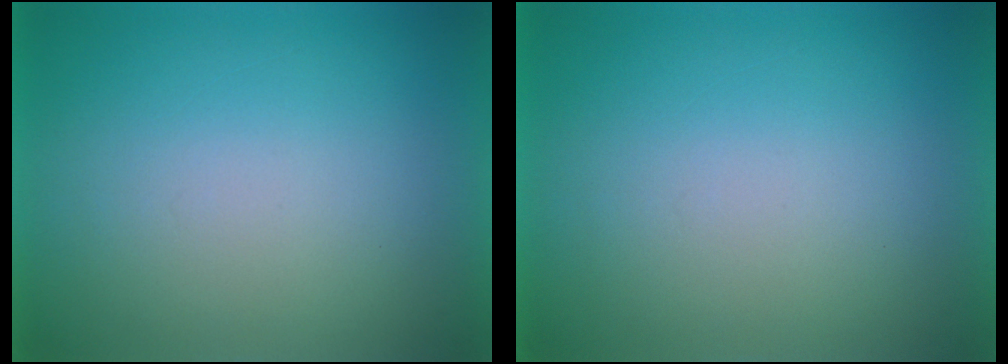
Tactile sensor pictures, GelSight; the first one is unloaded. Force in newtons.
{"total": 0.0}